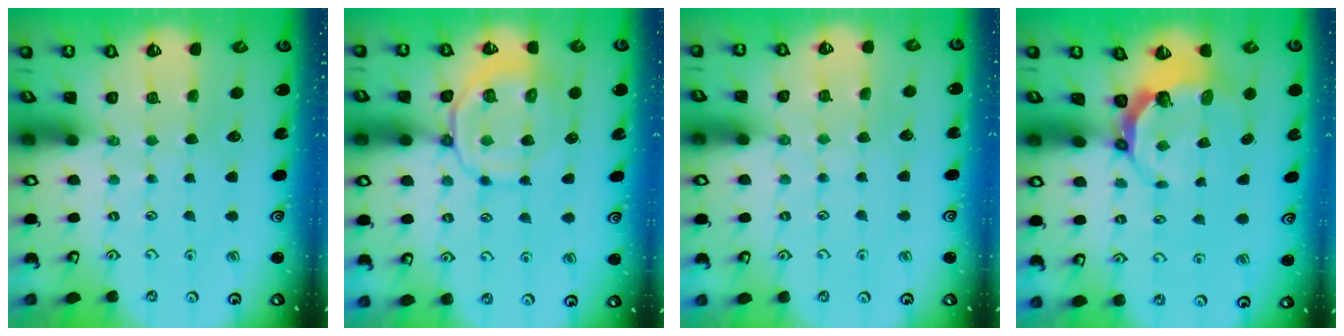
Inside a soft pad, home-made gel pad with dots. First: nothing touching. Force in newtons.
{"total": 12.1, "press": 12.0, "slide": 1.6}
{"total": 2.9, "press": 2.9, "slide": 0.5}
{"total": 5.8, "press": 4.7, "slide": 3.4}